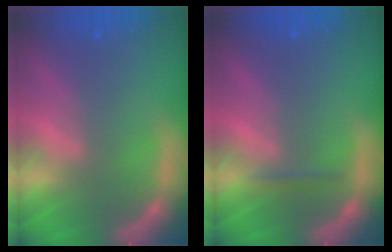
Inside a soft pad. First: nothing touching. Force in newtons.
{"total": 0.9}